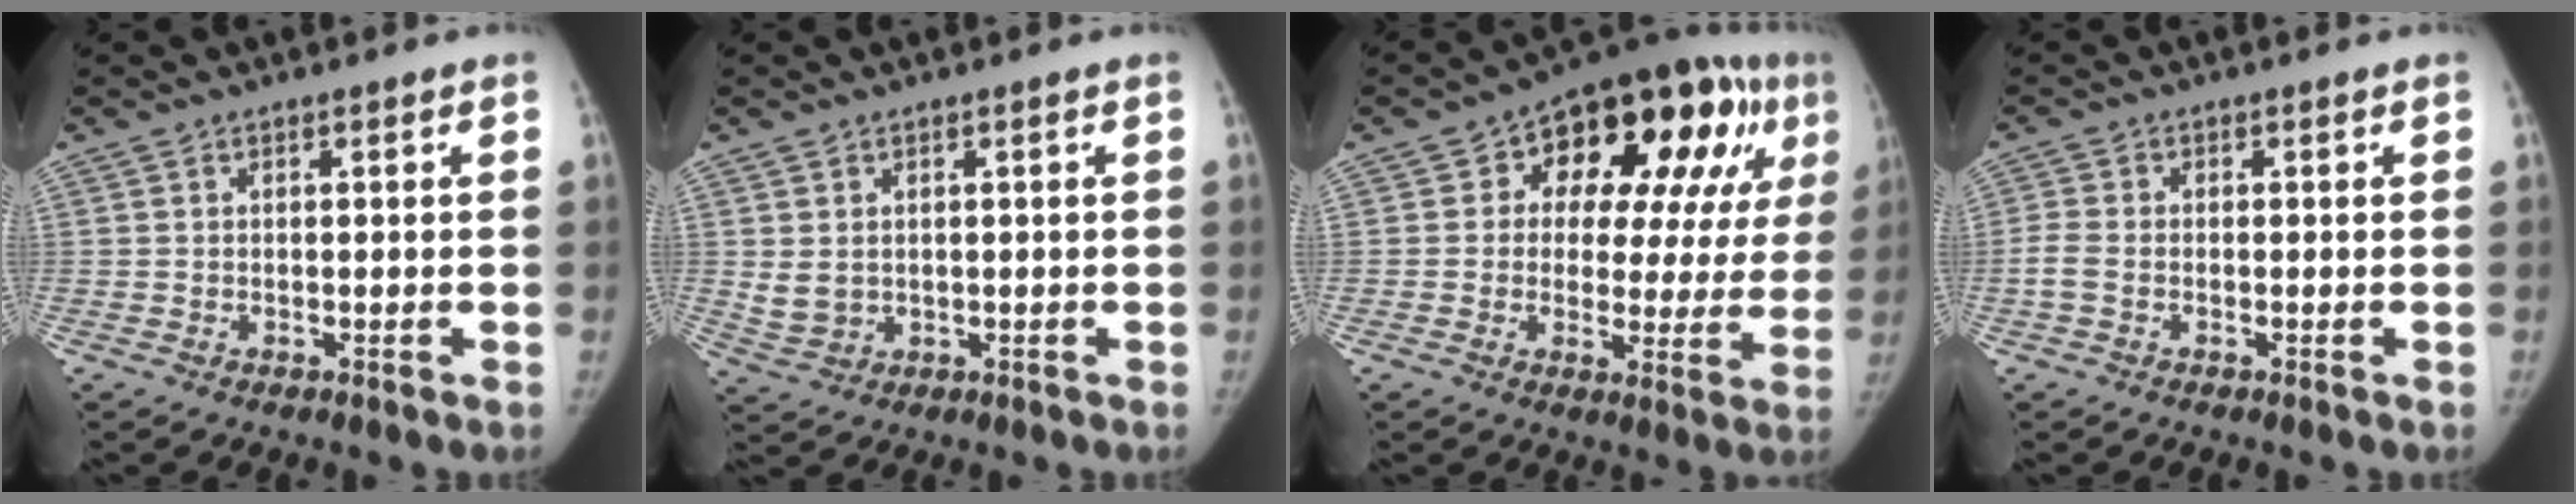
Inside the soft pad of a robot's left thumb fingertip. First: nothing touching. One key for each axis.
{"total": 3.4, "fx": 0.6, "fy": 2.8, "fz": 1.9, "tx": -0.028, "ty": -0.010, "tz": 0.024}
{"total": 21.1, "fx": 7.2, "fy": 11.8, "fz": 15.9, "tx": -0.157, "ty": 0.021, "tz": 0.090}
{"total": 2.8, "fx": -0.9, "fy": 1.8, "fz": 1.9, "tx": -0.049, "ty": 0.001, "tz": -0.022}